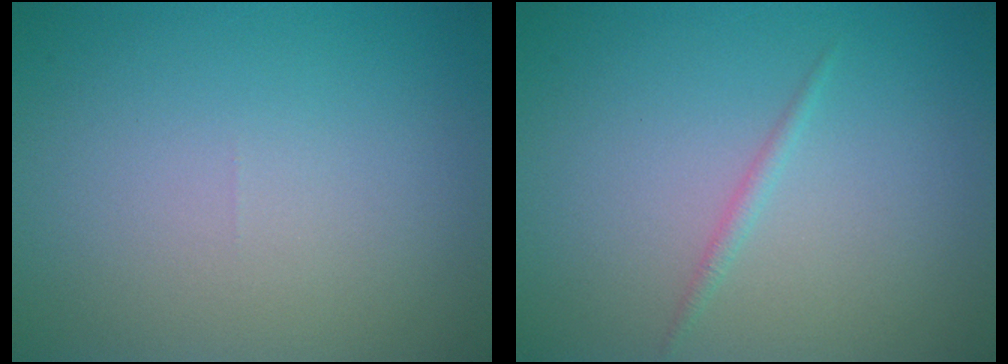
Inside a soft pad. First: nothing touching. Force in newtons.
{"total": 0.8, "press": 0.8, "slide": 0.0}